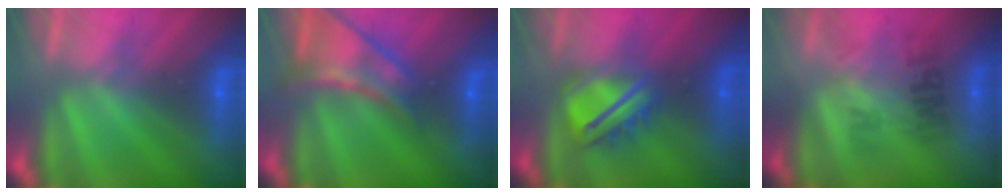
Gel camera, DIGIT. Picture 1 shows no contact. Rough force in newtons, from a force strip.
{"total": 5.8}
{"total": 4.9}
{"total": 2.3}